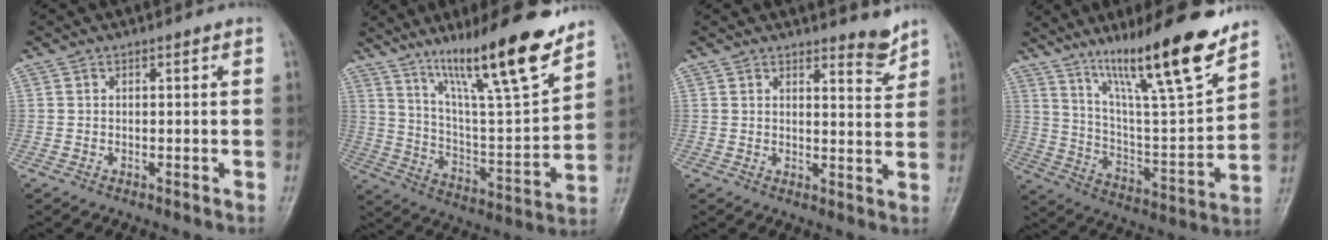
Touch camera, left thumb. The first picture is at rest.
{"total": 20.9, "force": [14.5, 3.0, 14.8], "torque": [-0.215, -0.078, 0.247]}
{"total": 3.7, "force": [3.4, 0.8, 1.3], "torque": [-0.006, -0.035, 0.047]}
{"total": 21.3, "force": [14.7, 3.1, 15.0], "torque": [-0.218, -0.078, 0.251]}